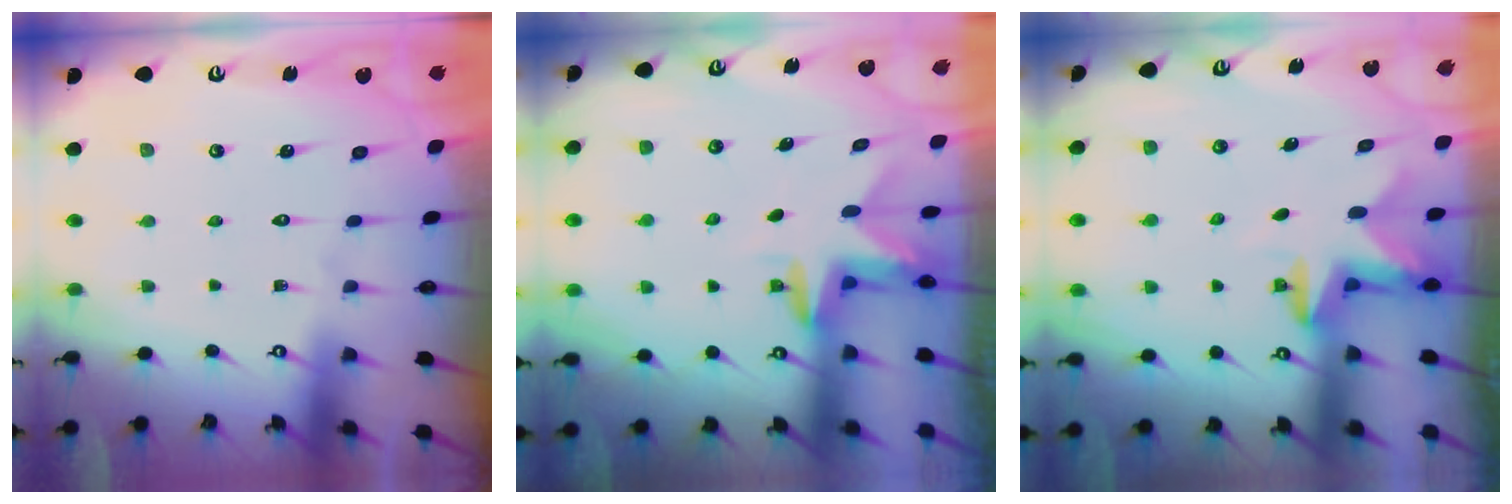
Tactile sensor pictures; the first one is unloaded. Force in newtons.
{"total": 3.0, "press": 3.0, "slide": 0.2}
{"total": 2.7, "press": 2.6, "slide": 0.5}